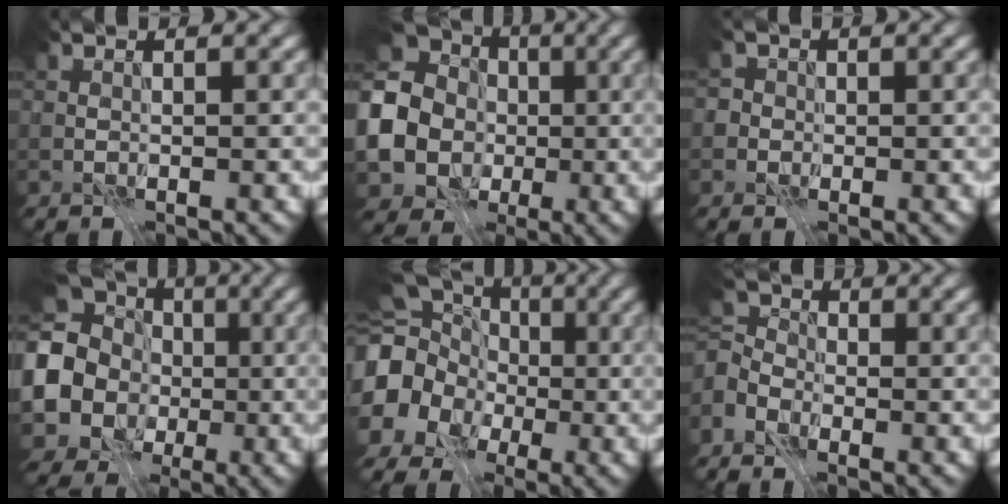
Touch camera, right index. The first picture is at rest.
{"total": 14.9, "force": [-0.7, 13.6, 6.1], "torque": [-0.169, -0.001, -0.048]}
{"total": 2.2, "force": [0.3, 2.1, 0.6], "torque": [0.016, 0.012, -0.024]}
{"total": 13.2, "force": [0.0, 11.8, 5.8], "torque": [-0.137, 0.000, -0.042]}
{"total": 17.0, "force": [-1.6, 15.7, 6.3], "torque": [-0.171, -0.010, -0.068]}
{"total": 5.1, "force": [-2.6, 3.4, 2.7], "torque": [-0.059, -0.004, -0.051]}